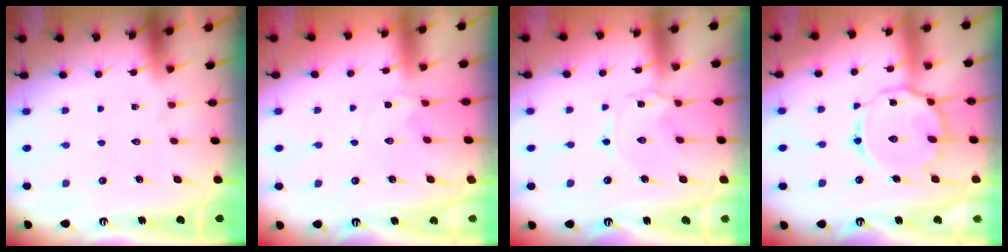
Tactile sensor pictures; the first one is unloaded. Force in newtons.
{"total": 1.3, "press": 1.3, "slide": 0.4}
{"total": 1.5, "press": 1.5, "slide": 0.2}
{"total": 13.9, "press": 13.9, "slide": 1.2}